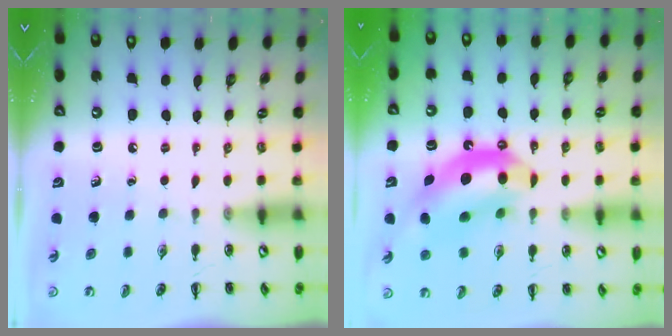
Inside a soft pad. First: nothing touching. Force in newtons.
{"total": 14.9, "press": 14.2, "slide": 4.2}